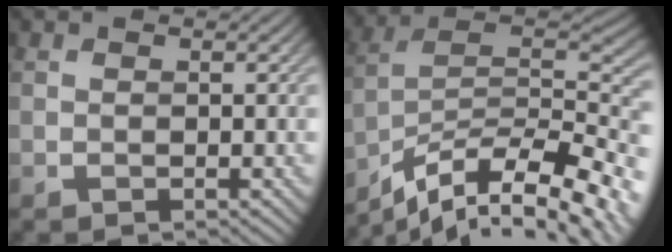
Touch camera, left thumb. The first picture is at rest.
{"total": 14.8, "force": [-10.7, 5.0, 9.0], "torque": [-0.169, -0.008, -0.157]}